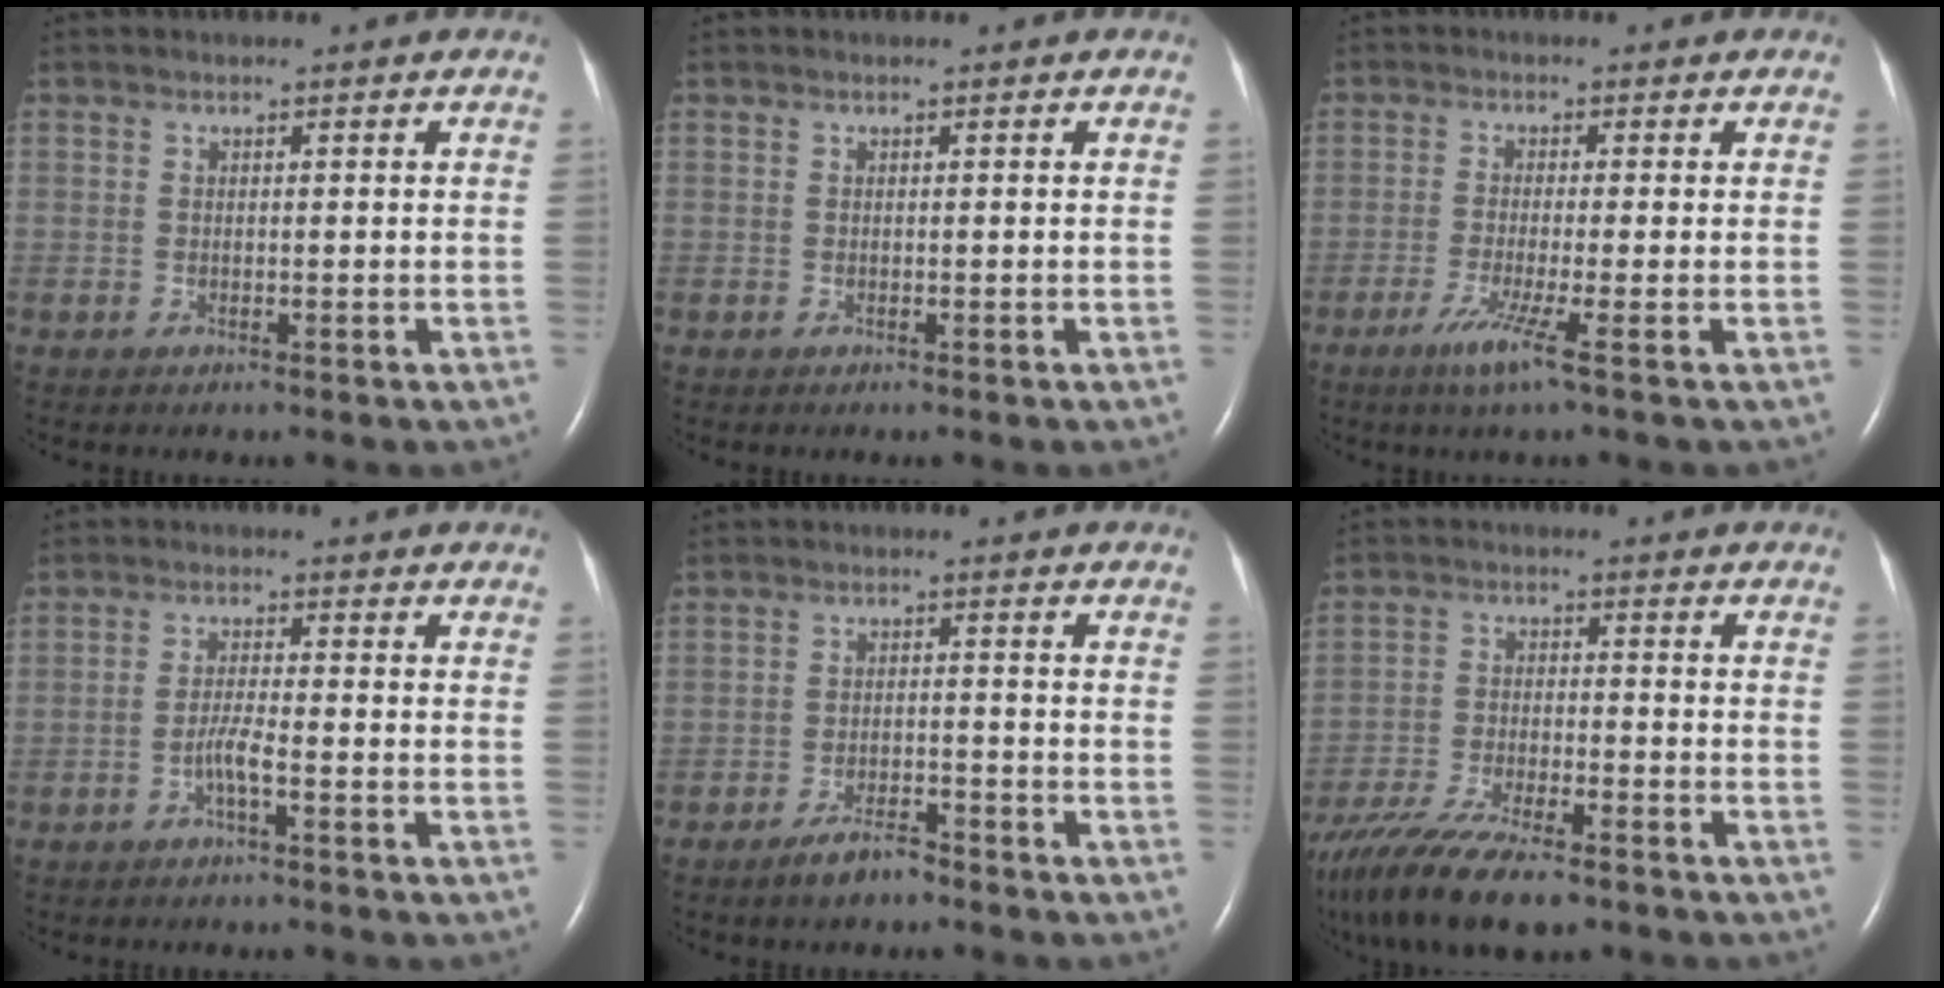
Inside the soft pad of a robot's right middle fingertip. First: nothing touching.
{"total": 0.0}
{"total": 4.7, "force": [-2.5, -0.9, 3.8], "torque": [-0.080, -0.017, -0.052]}
{"total": 2.7, "force": [-1.4, -0.1, 2.3], "torque": [-0.046, -0.001, -0.030]}
{"total": 3.8, "force": [-3.2, 0.9, 1.9], "torque": [-0.042, -0.002, -0.056]}
{"total": 16.5, "force": [-12.8, 3.9, 9.7], "torque": [-0.204, -0.034, -0.216]}